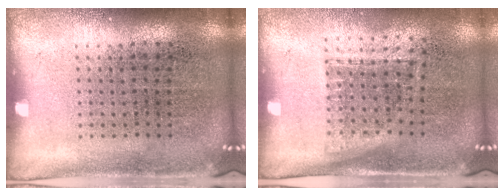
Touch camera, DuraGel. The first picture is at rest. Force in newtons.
{"total": 1.2, "press": 0.9, "slide": 0.7}